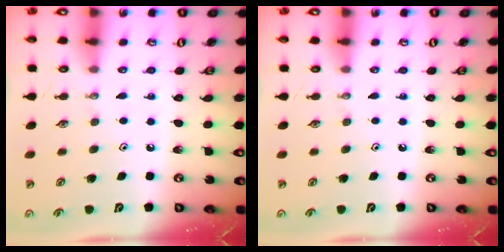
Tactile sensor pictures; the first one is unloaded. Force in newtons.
{"total": 0.0}